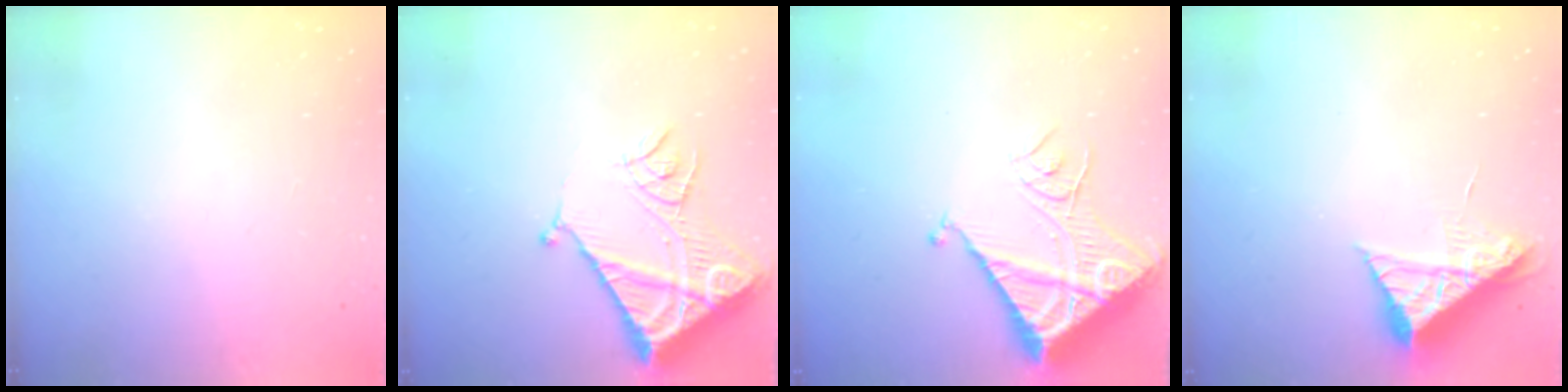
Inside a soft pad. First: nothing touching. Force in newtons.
{"total": 13.7, "press": 13.6, "slide": 1.6}
{"total": 15.5, "press": 15.4, "slide": 1.6}
{"total": 7.9, "press": 7.8, "slide": 0.7}